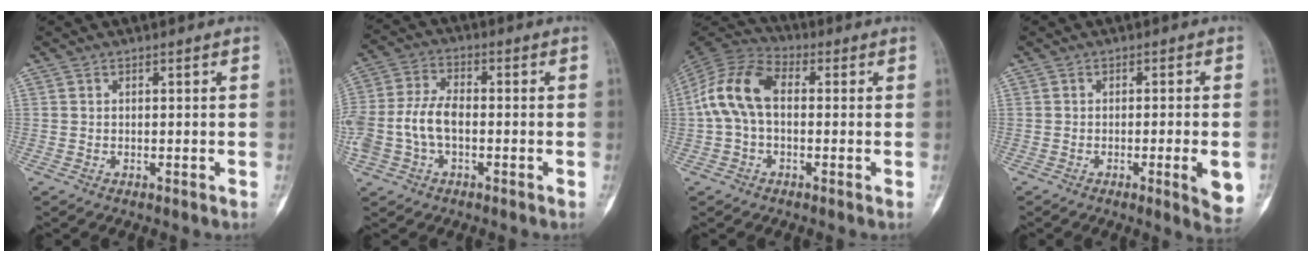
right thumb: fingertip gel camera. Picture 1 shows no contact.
{"total": 9.8, "force": [-1.7, 5.9, 7.6], "torque": [-0.172, 0.030, -0.034]}
{"total": 11.4, "force": [0.3, 7.1, 8.9], "torque": [-0.179, 0.032, -0.005]}
{"total": 6.5, "force": [-1.8, 1.0, 6.1], "torque": [-0.082, -0.008, -0.023]}